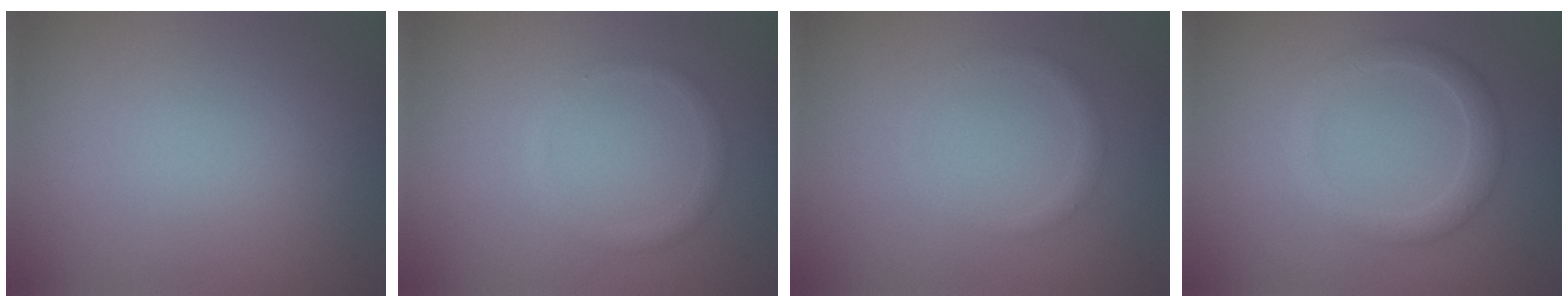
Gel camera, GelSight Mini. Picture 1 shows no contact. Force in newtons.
{"total": 1.1, "press": 1.1, "slide": 0.0}
{"total": 0.9, "press": 0.8, "slide": 0.1}
{"total": 2.4, "press": 2.4, "slide": 0.1}